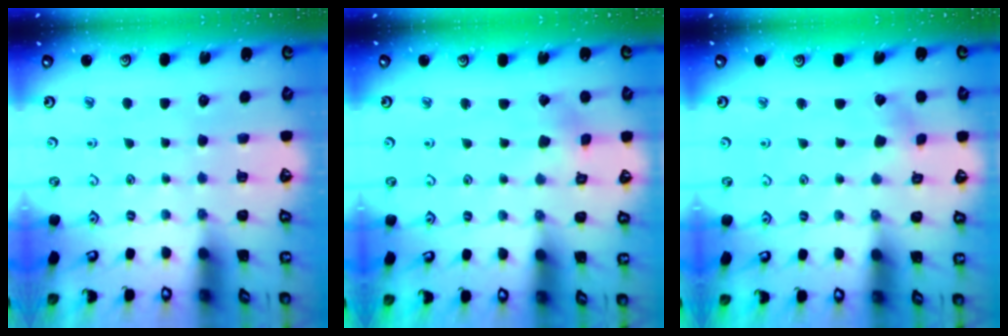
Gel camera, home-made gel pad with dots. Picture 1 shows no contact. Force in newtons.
{"total": 2.1, "press": 2.1, "slide": 0.1}
{"total": 2.1, "press": 2.1, "slide": 0.2}